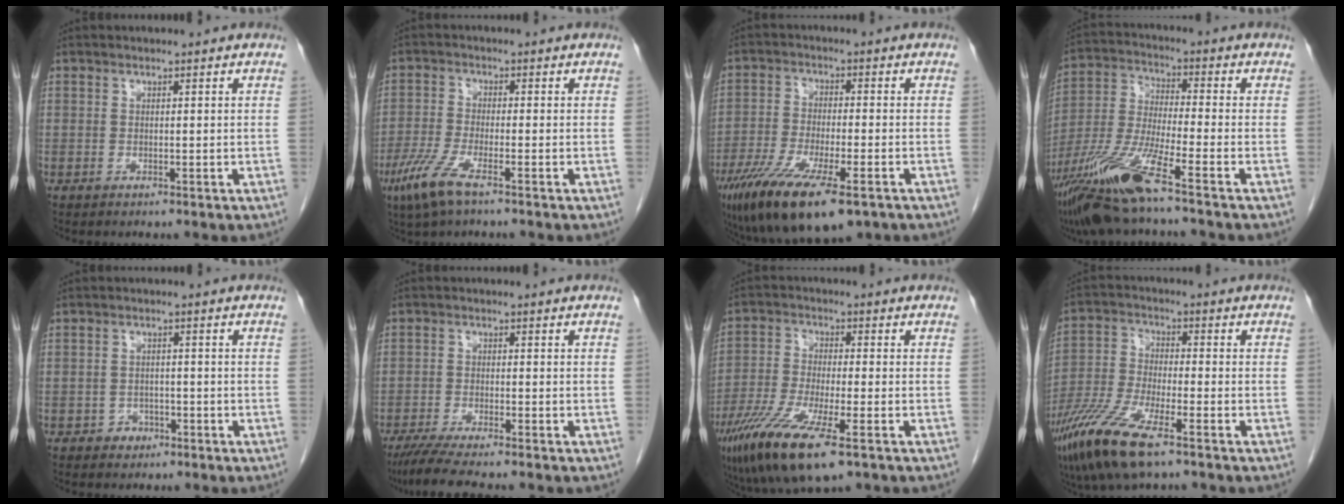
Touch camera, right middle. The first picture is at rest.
{"total": 6.1, "force": [-3.7, 0.8, 4.8], "torque": [-0.116, -0.017, -0.074]}
{"total": 15.8, "force": [-10.1, 3.7, 11.6], "torque": [-0.212, -0.043, -0.167]}
{"total": 13.0, "force": [-8.4, 0.1, 9.9], "torque": [-0.211, -0.030, -0.164]}
{"total": 2.0, "force": [-1.4, 1.4, 0.3], "torque": [-0.010, 0.006, -0.022]}
{"total": 6.8, "force": [-5.7, -0.8, 3.6], "torque": [-0.060, -0.024, -0.097]}
{"total": 13.0, "force": [-7.4, 2.1, 10.5], "torque": [-0.209, -0.031, -0.129]}
{"total": 12.3, "force": [-7.8, 2.3, 9.2], "torque": [-0.205, -0.030, -0.147]}